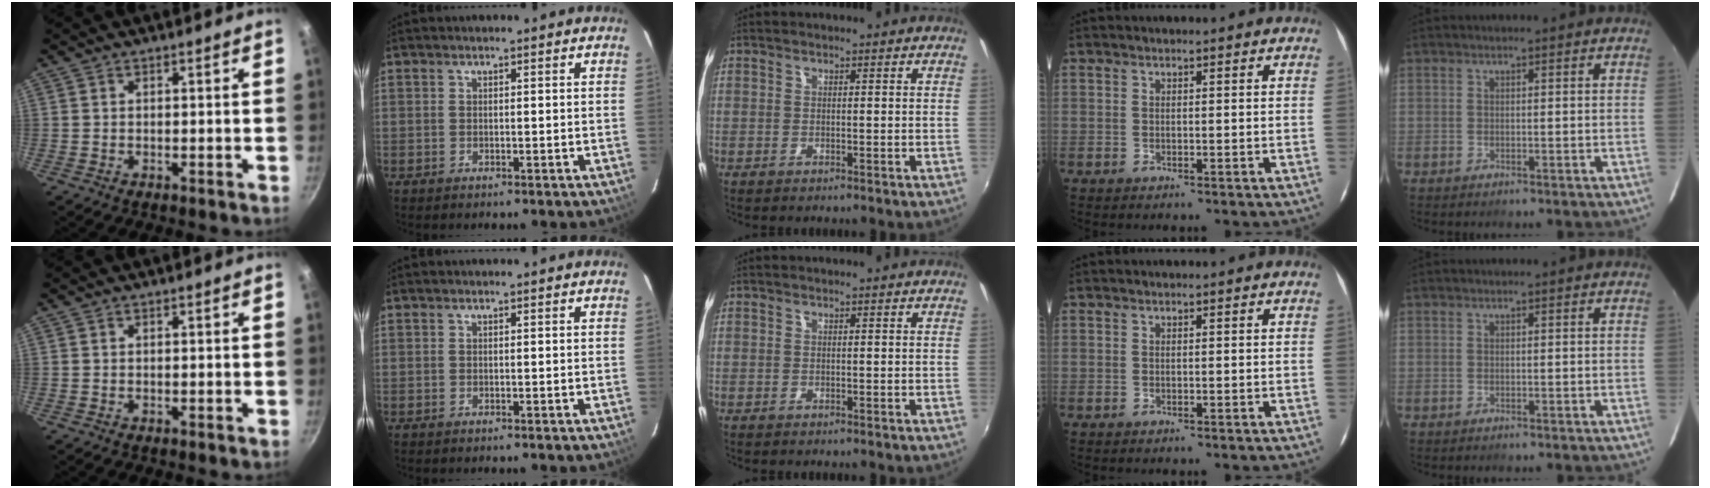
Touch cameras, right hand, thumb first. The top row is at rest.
{}